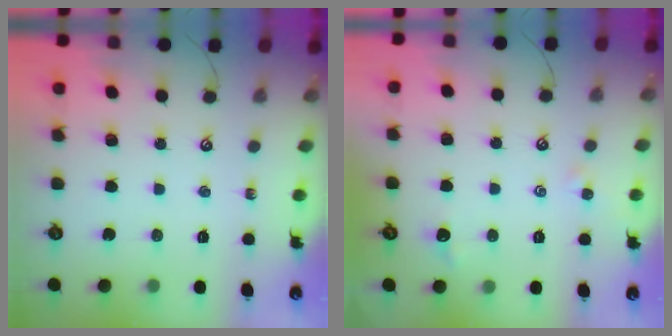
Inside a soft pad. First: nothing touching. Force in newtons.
{"total": 1.1, "press": 1.0, "slide": 0.5}